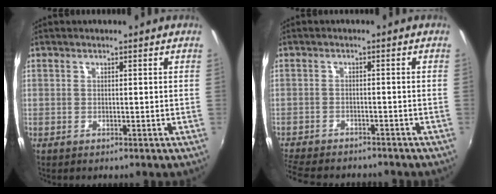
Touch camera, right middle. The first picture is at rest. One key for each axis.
{"total": 11.1, "fx": -9.8, "fy": 3.0, "fz": 4.2, "tx": -0.111, "ty": -0.023, "tz": -0.156}